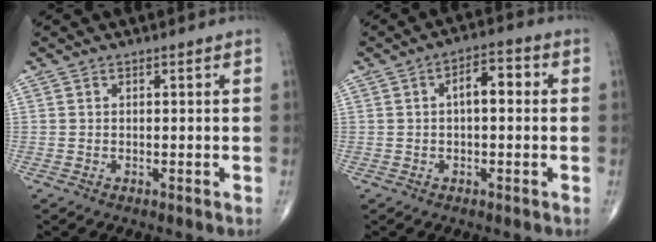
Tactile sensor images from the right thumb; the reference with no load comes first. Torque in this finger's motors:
{"motor_torque": [0.58, 1.93, 0.89, 0.12, 0.01]}